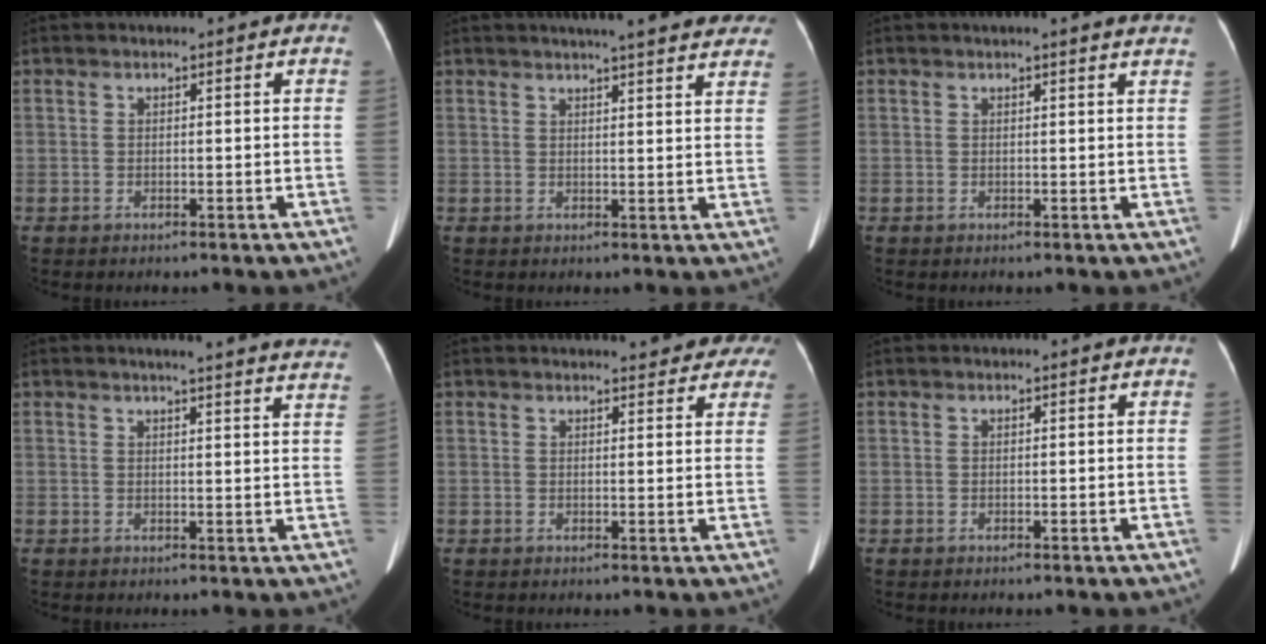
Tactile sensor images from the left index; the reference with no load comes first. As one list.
[{"total": 16.0, "force": [14.1, 2.3, 7.2], "torque": [-0.085, 0.011, 0.158]}, {"total": 4.5, "force": [4.1, 0.2, 1.8], "torque": [-0.020, 0.008, 0.030]}, {"total": 17.0, "force": [15.9, 0.6, 6.1], "torque": [-0.067, -0.046, 0.167]}, {"total": 9.7, "force": [8.6, 2.8, 3.6], "torque": [-0.021, 0.003, 0.079]}, {"total": 0.0}]